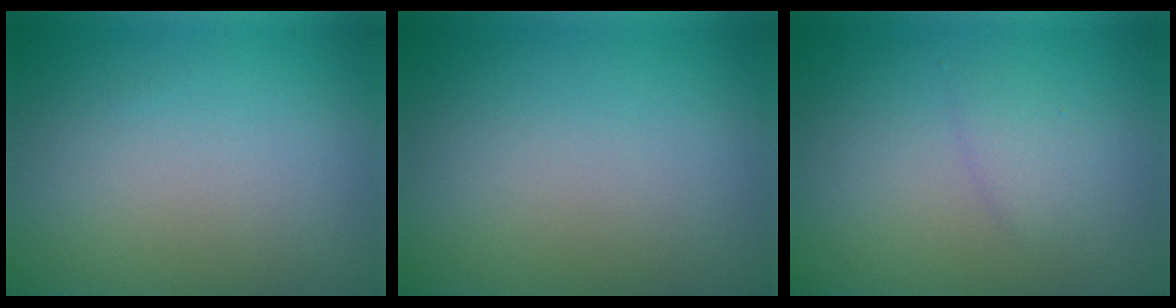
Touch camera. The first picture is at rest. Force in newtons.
{"total": 0.0}
{"total": 1.2, "press": 1.2, "slide": 0.1}